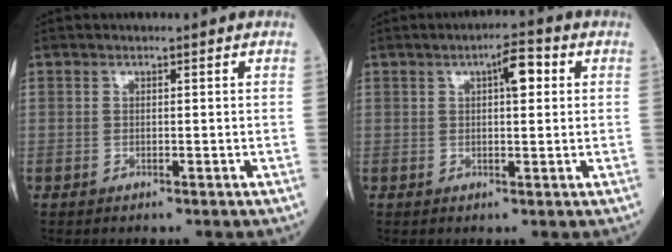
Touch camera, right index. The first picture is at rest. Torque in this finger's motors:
{"motor_torque": [0.29, 0.22, 0.09, 0.02]}